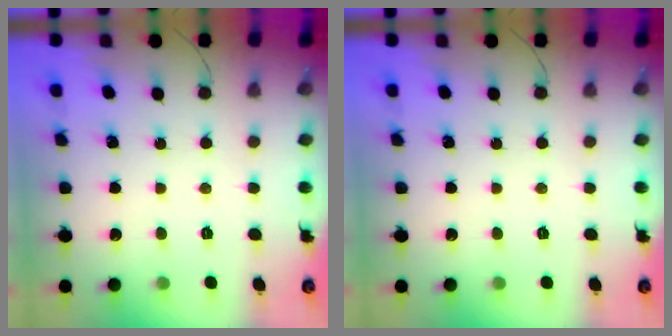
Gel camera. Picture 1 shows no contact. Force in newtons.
{"total": 0.0}